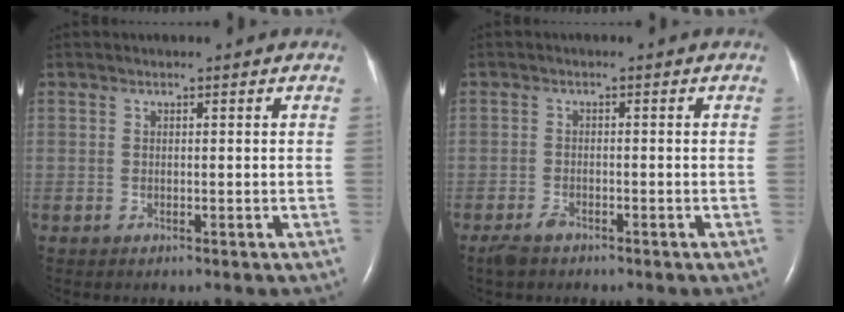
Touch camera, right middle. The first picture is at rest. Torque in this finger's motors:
{"motor_torque": [0.42, -0.37, 0.01, 0.01]}